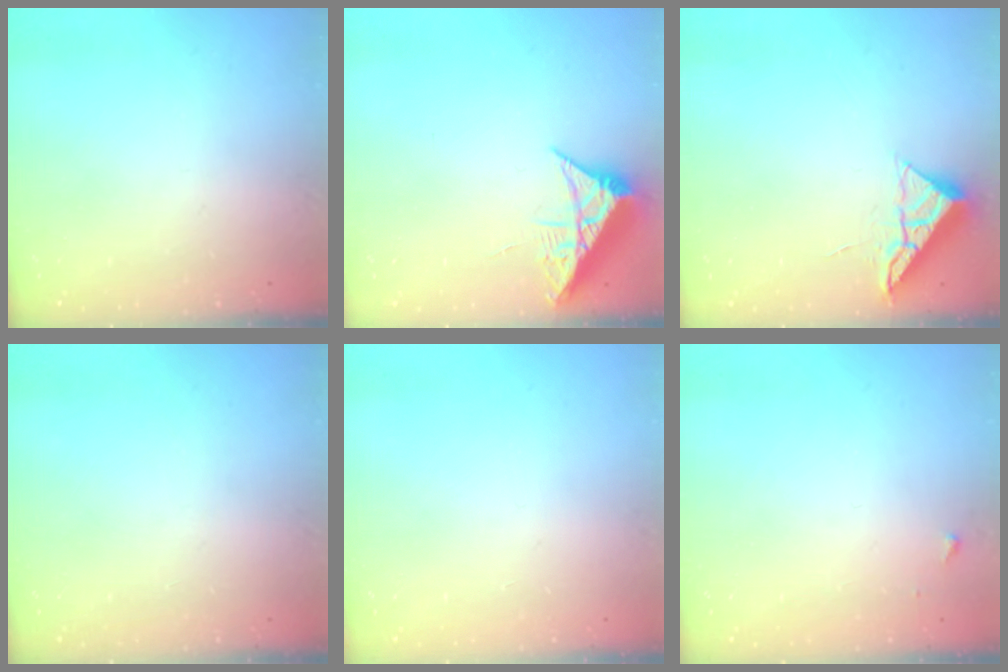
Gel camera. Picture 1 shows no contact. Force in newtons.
{"total": 8.4, "press": 8.4, "slide": 0.5}
{"total": 6.5, "press": 6.5, "slide": 0.1}
{"total": 0.0}
{"total": 0.0}
{"total": 3.3, "press": 3.3, "slide": 0.4}